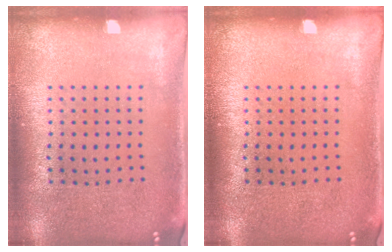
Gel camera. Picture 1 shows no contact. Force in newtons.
{"total": 0.0}